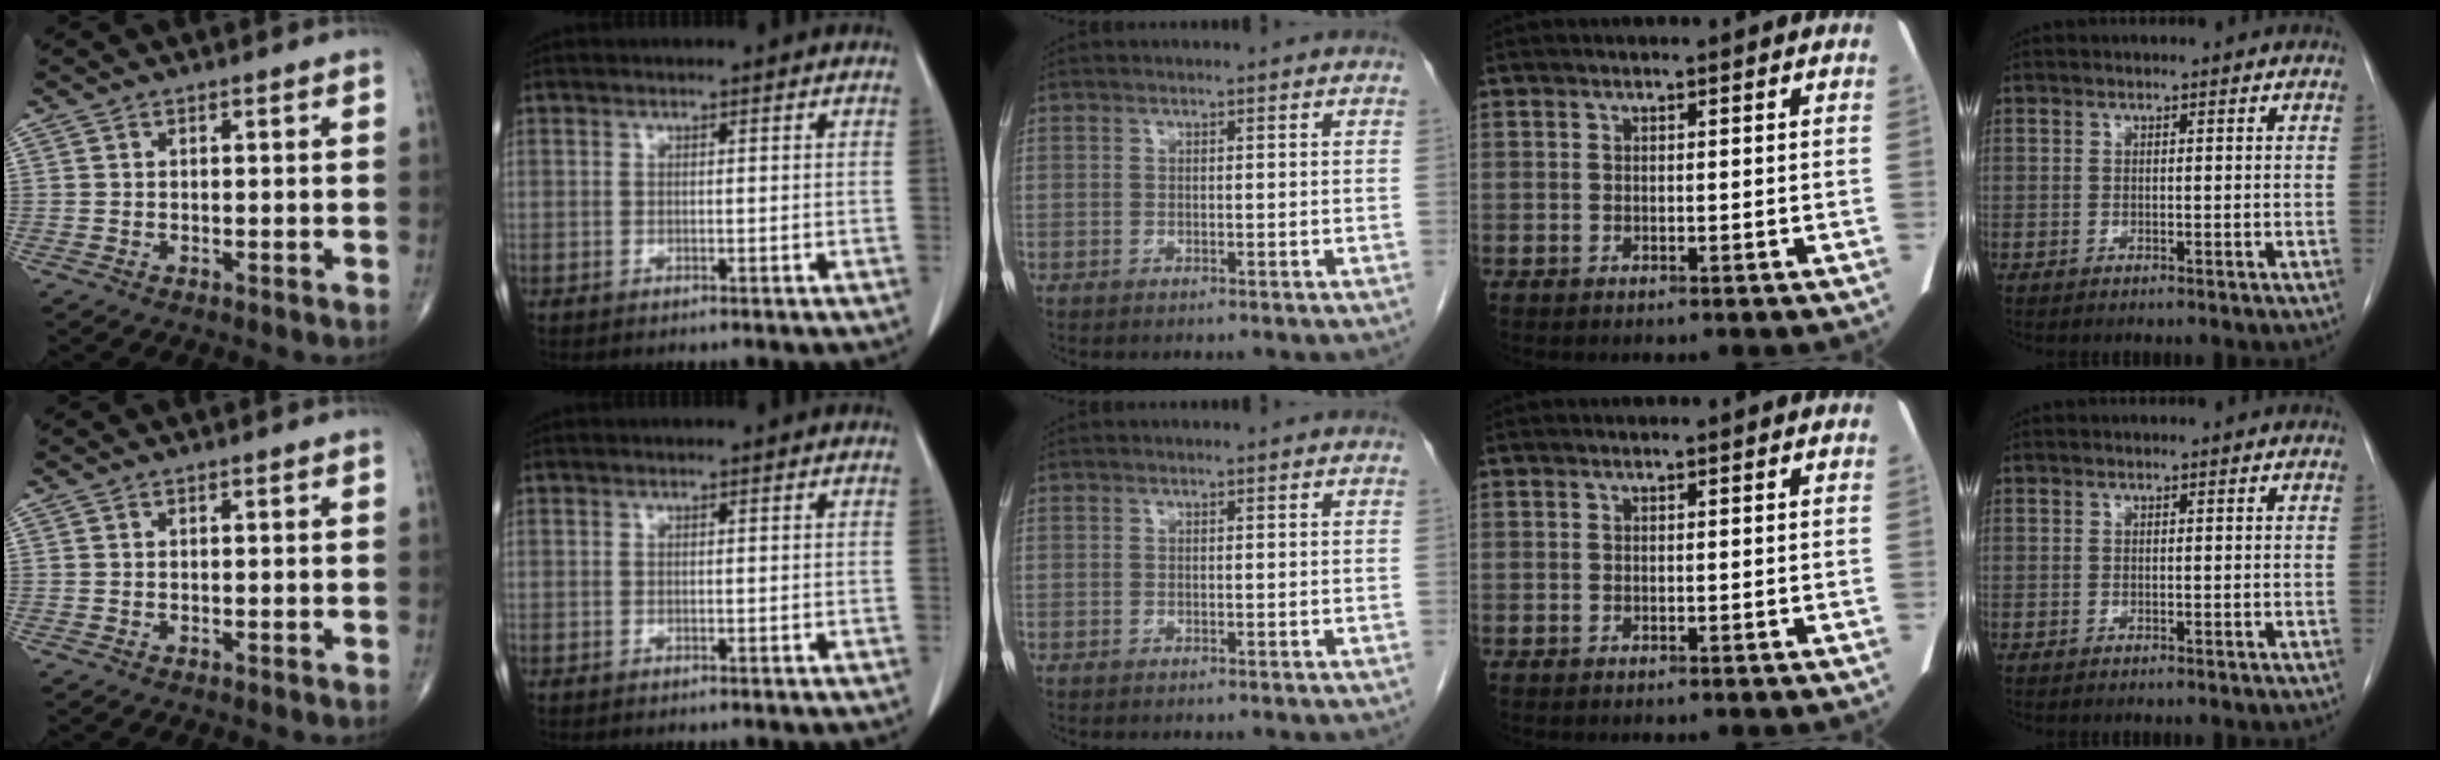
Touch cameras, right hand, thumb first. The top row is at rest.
{}